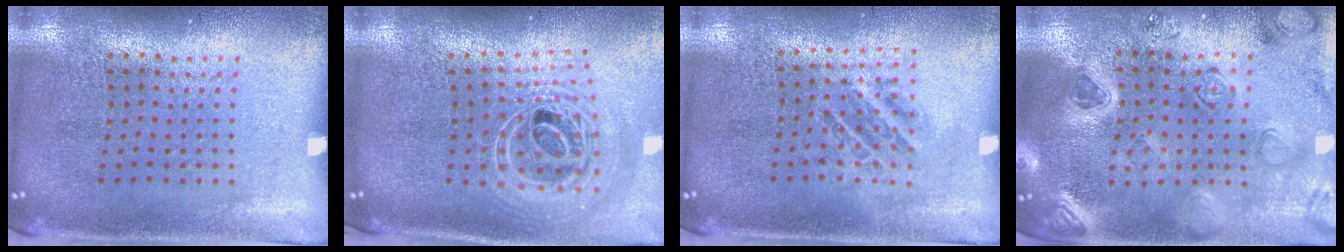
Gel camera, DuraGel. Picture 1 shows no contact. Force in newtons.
{"total": 2.6, "press": 1.9, "slide": 1.9}
{"total": 1.0, "press": 1.0, "slide": 0.2}
{"total": 2.2, "press": 2.2, "slide": 0.3}